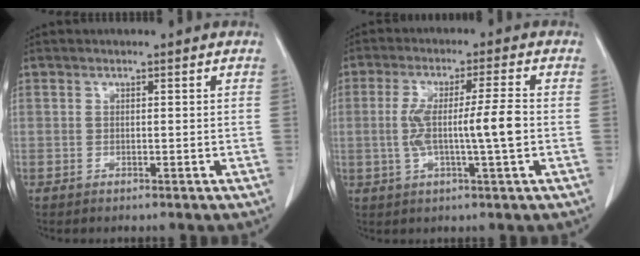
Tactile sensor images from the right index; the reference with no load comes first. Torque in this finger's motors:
{"motor_torque": [0.54, -0.12, 0.28, 0.11]}